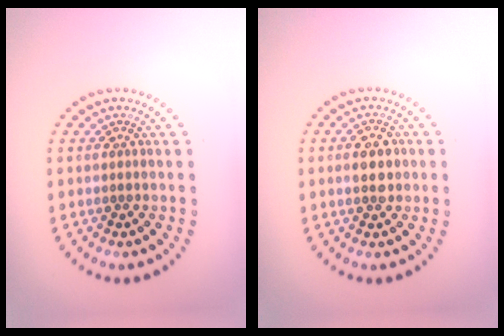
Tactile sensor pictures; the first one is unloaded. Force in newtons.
{"total": 2.4, "press": 2.3, "slide": 0.2}